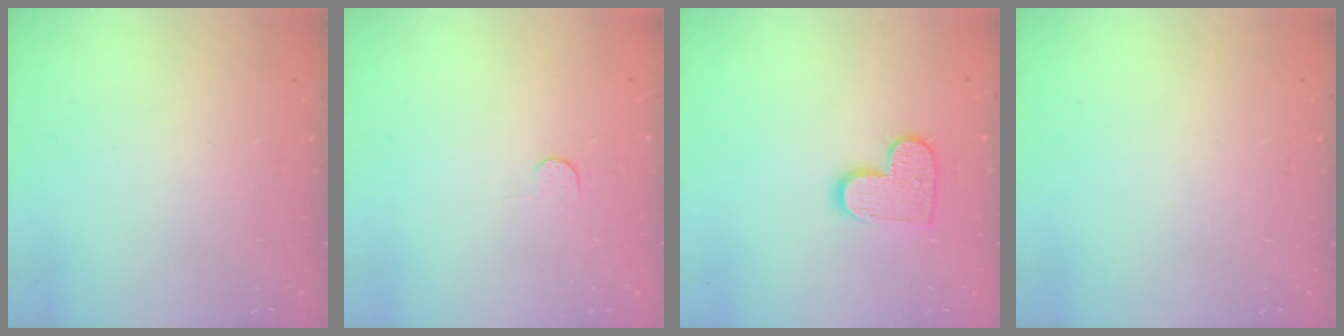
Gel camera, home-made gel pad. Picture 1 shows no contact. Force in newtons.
{"total": 2.8, "press": 2.8, "slide": 0.4}
{"total": 10.1, "press": 10.1, "slide": 0.3}
{"total": 0.0}